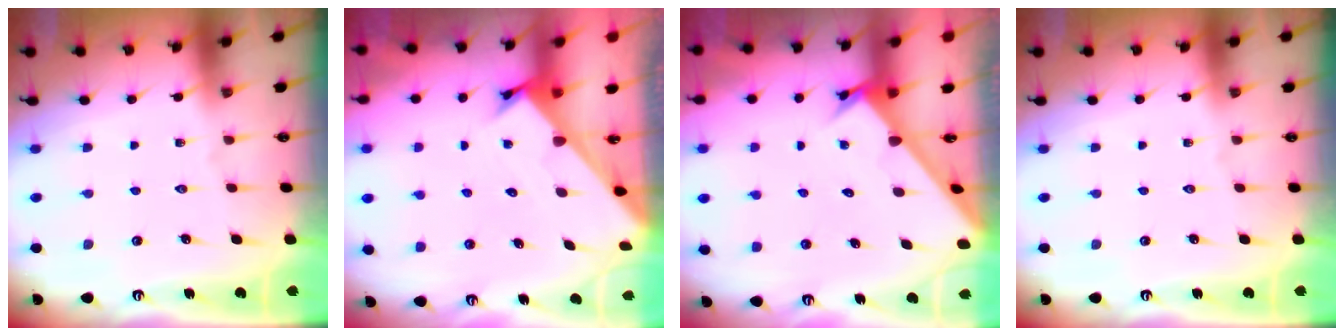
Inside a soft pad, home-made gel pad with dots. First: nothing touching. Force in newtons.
{"total": 2.4, "press": 2.3, "slide": 0.3}
{"total": 2.7, "press": 2.7, "slide": 0.2}
{"total": 0.0}